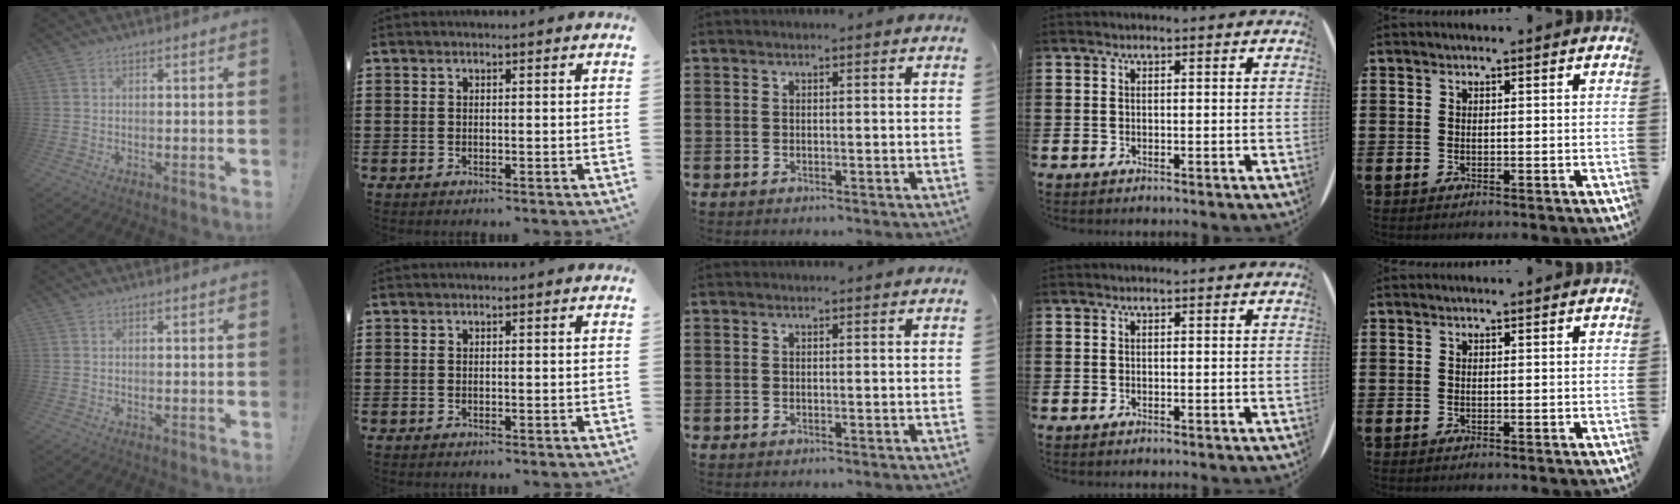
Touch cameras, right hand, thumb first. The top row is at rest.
{}